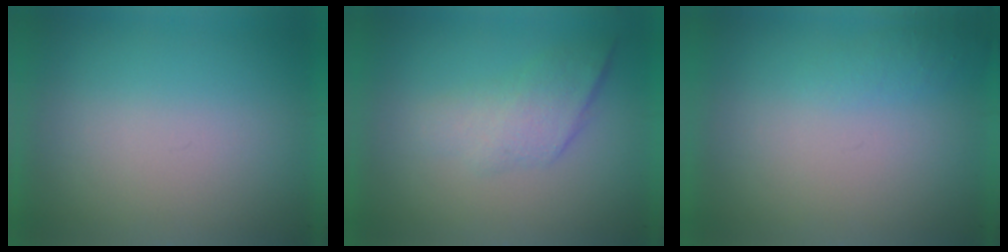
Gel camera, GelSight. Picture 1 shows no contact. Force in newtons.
{"total": 2.2}
{"total": 1.1}